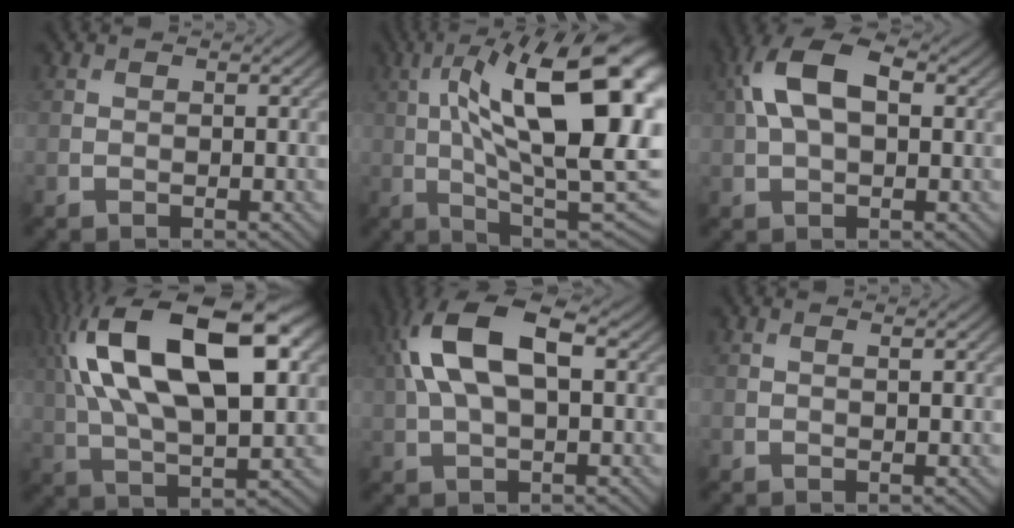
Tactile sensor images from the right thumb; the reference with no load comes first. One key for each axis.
{"total": 21.9, "fx": 4.3, "fy": 8.0, "fz": 19.9, "tx": -0.280, "ty": 0.024, "tz": 0.059}
{"total": 9.4, "fx": 2.2, "fy": 5.1, "fz": 7.6, "tx": -0.170, "ty": 0.022, "tz": 0.033}
{"total": 19.9, "fx": 6.4, "fy": 9.3, "fz": 16.4, "tx": -0.313, "ty": 0.036, "tz": 0.100}
{"total": 11.9, "fx": 3.1, "fy": 5.7, "fz": 9.9, "tx": -0.217, "ty": 0.018, "tz": 0.056}
{"total": 0.8, "fx": 0.4, "fy": 0.0, "fz": 0.7, "tx": -0.013, "ty": 0.002, "tz": 0.008}